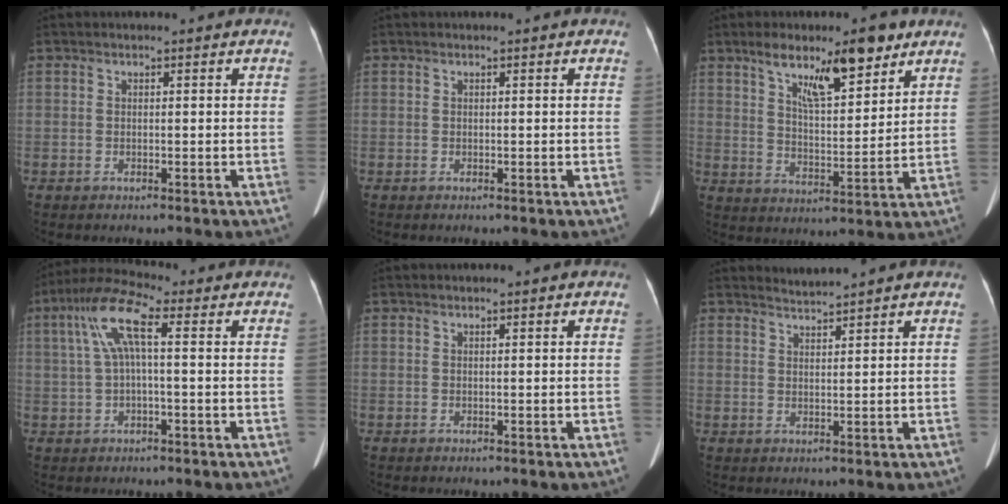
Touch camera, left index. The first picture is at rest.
{"total": 0.0}
{"total": 11.5, "force": [7.3, 2.8, 8.5], "torque": [-0.135, 0.000, 0.121]}
{"total": 7.9, "force": [1.7, 1.5, 7.6], "torque": [-0.165, 0.034, 0.031]}
{"total": 0.0}
{"total": 1.9, "force": [1.7, -0.8, -0.3], "torque": [-0.006, -0.004, 0.038]}